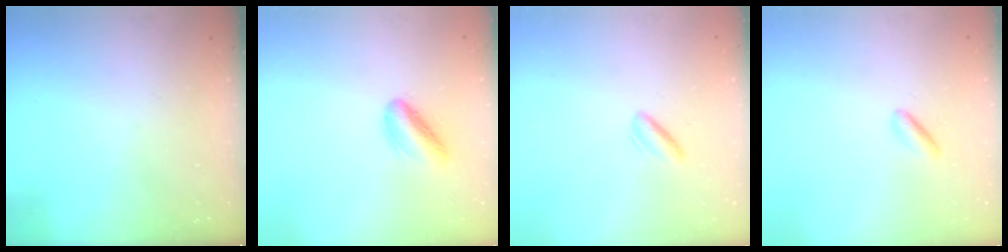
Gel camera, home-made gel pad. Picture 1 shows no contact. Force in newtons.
{"total": 6.8, "press": 6.7, "slide": 1.2}
{"total": 1.0, "press": 0.8, "slide": 0.6}
{"total": 3.0, "press": 2.7, "slide": 1.2}